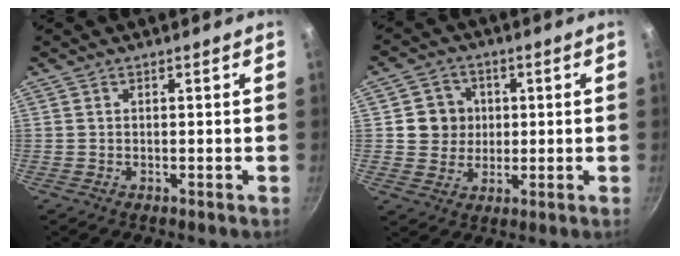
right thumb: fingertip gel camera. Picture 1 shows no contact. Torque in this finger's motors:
{"motor_torque": [-0.67, 0.63, 0.37, -0.32, 0.04]}